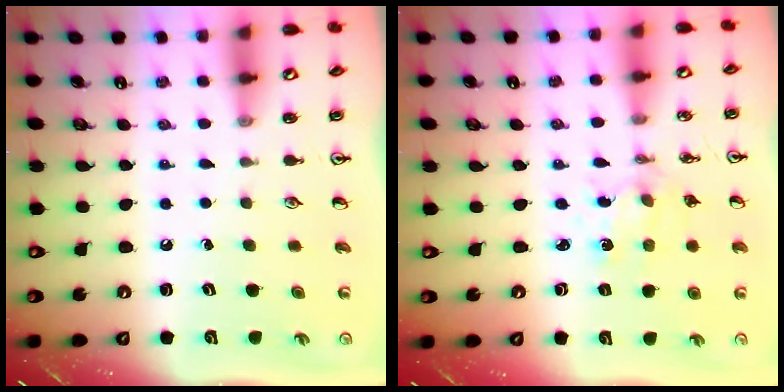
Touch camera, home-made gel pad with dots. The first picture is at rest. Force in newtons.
{"total": 2.1, "press": 2.1, "slide": 0.3}